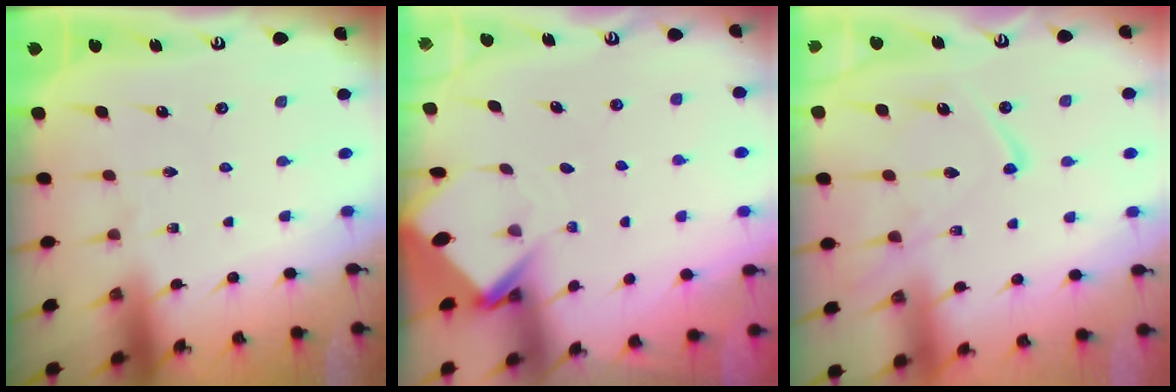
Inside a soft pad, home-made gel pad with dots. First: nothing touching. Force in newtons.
{"total": 3.7, "press": 3.7, "slide": 0.3}
{"total": 13.1, "press": 13.0, "slide": 1.5}